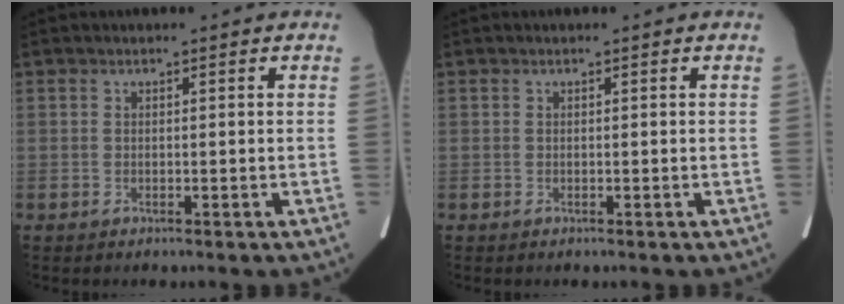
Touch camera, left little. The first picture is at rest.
{"total": 0.0}